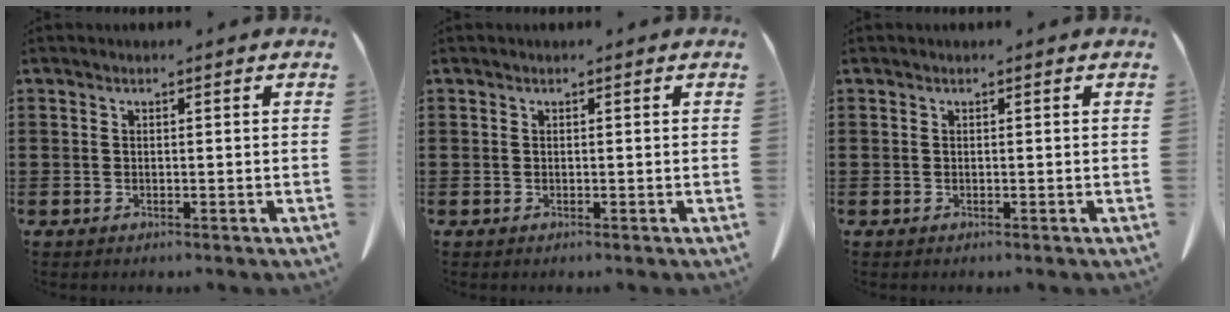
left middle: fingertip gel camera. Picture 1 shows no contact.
{"total": 0.0}
{"total": 0.0}